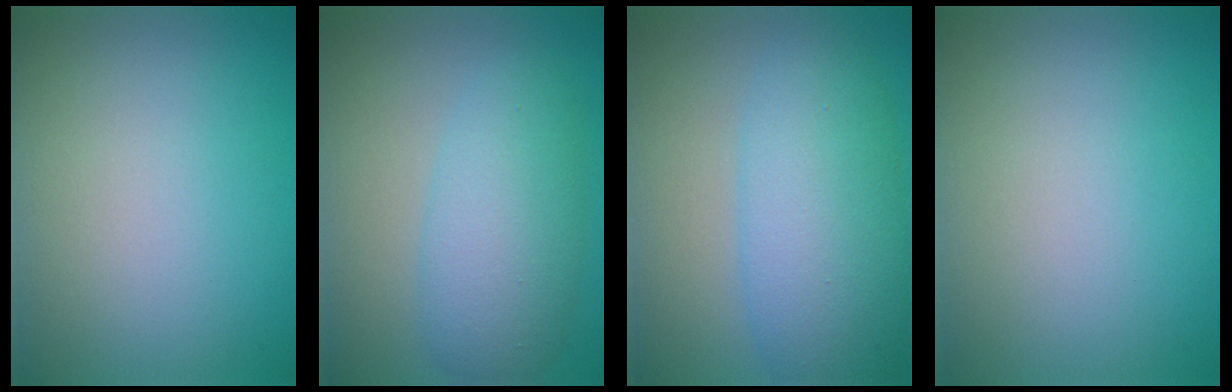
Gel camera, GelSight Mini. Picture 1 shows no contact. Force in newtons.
{"total": 5.2, "press": 5.2, "slide": 0.1}
{"total": 7.2, "press": 7.2, "slide": 0.3}
{"total": 0.0}